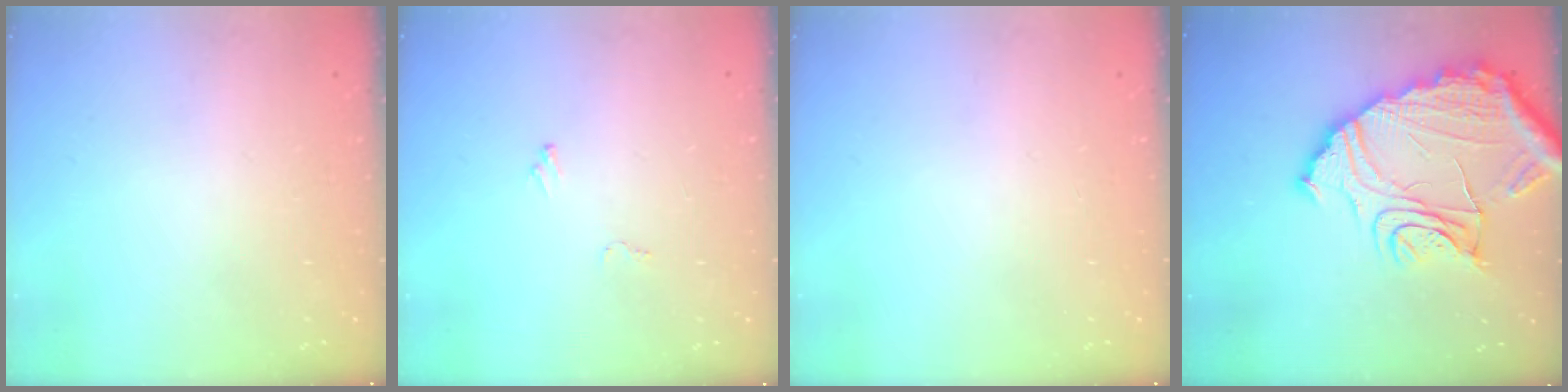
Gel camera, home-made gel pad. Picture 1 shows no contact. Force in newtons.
{"total": 5.6, "press": 5.6, "slide": 0.2}
{"total": 0.0}
{"total": 22.3, "press": 22.1, "slide": 2.6}